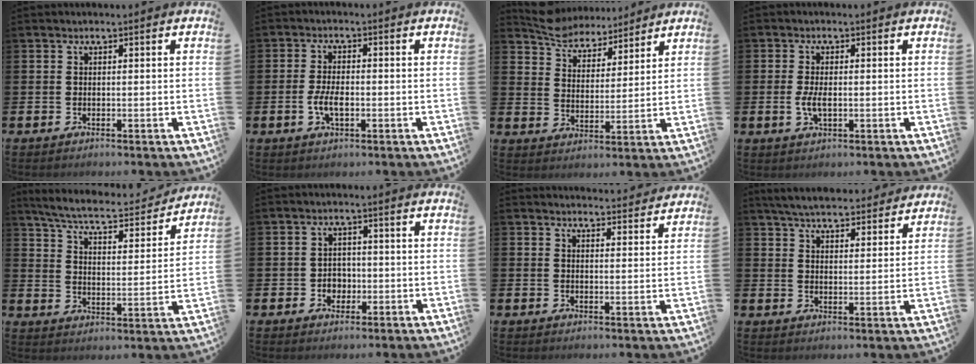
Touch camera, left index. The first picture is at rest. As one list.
[{"total": 3.7, "force": [-0.8, 1.8, 3.2], "torque": [-0.061, 0.001, -0.017]}, {"total": 6.1, "force": [5.9, 1.7, 0.3], "torque": [-0.036, -0.032, 0.106]}, {"total": 3.0, "force": [-0.2, 1.4, 2.7], "torque": [-0.050, 0.002, -0.005]}, {"total": 6.9, "force": [6.3, 0.8, 2.5], "torque": [-0.079, -0.045, 0.104]}, {"total": 2.7, "force": [-0.6, 2.4, 1.1], "torque": [-0.016, 0.002, -0.019]}, {"total": 3.5, "force": [3.5, 0.3, -0.1], "torque": [0.006, -0.027, 0.061]}, {"total": 5.6, "force": [5.5, 0.9, 0.9], "torque": [-0.033, -0.031, 0.097]}]